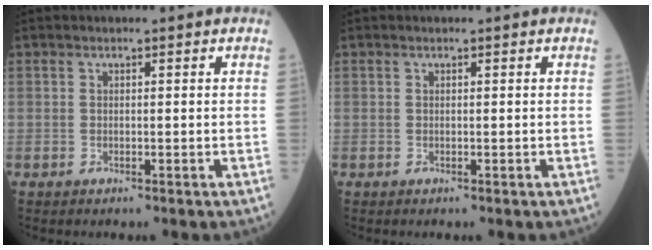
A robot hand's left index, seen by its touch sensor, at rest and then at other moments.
{"total": 0.0}